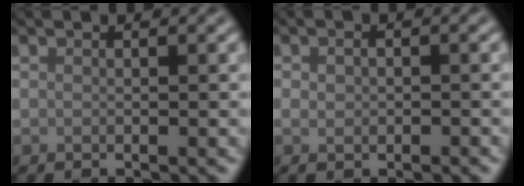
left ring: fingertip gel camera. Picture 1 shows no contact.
{"total": 1.6, "force": [-0.3, 1.1, 1.0], "torque": [-0.017, -0.005, -0.004]}